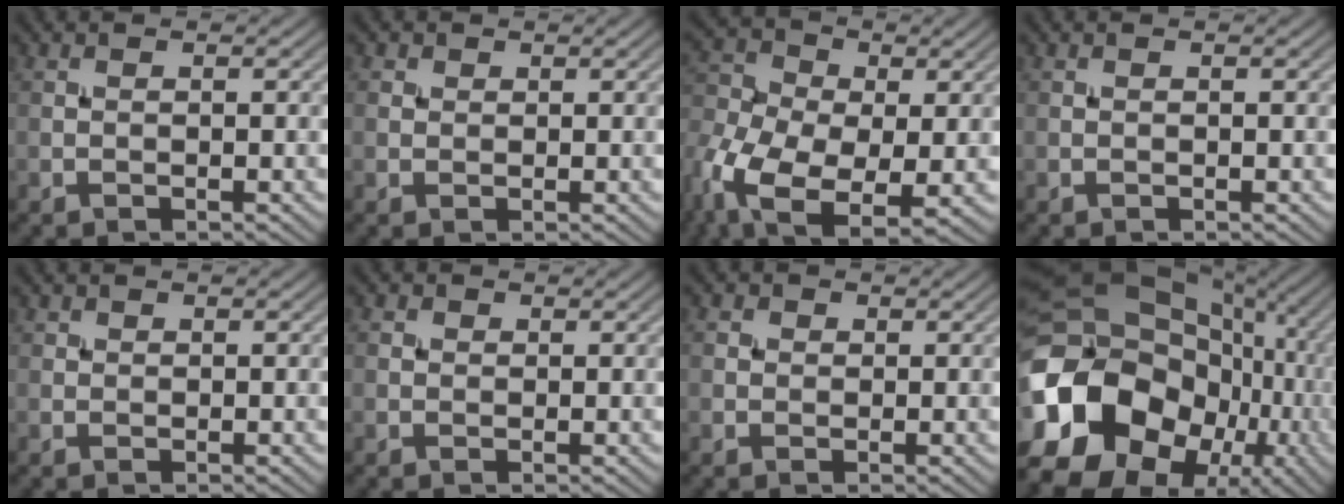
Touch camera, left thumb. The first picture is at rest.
{"total": 1.3, "force": [0.7, 1.1, 0.3], "torque": [-0.006, 0.000, 0.008]}
{"total": 13.7, "force": [-5.0, 7.7, 10.2], "torque": [-0.249, -0.018, -0.105]}
{"total": 0.0}
{"total": 0.9, "force": [0.5, 0.7, 0.2], "torque": [0.000, -0.001, 0.007]}
{"total": 1.2, "force": [0.3, 1.1, 0.4], "torque": [-0.006, 0.000, 0.000]}
{"total": 1.6, "force": [0.4, 1.4, 0.5], "torque": [-0.011, 0.000, 0.000]}
{"total": 23.5, "force": [-6.8, 18.6, 12.7], "torque": [-0.283, -0.035, -0.137]}